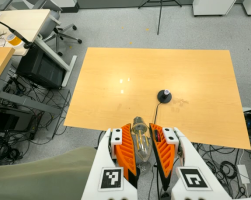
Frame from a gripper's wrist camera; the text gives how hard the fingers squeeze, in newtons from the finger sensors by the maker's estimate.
{"total": 18.8, "left": 19.8, "right": 17.8}